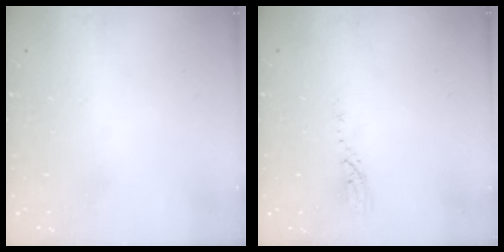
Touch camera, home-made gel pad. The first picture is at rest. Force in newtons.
{"total": 3.7, "press": 3.7, "slide": 0.3}